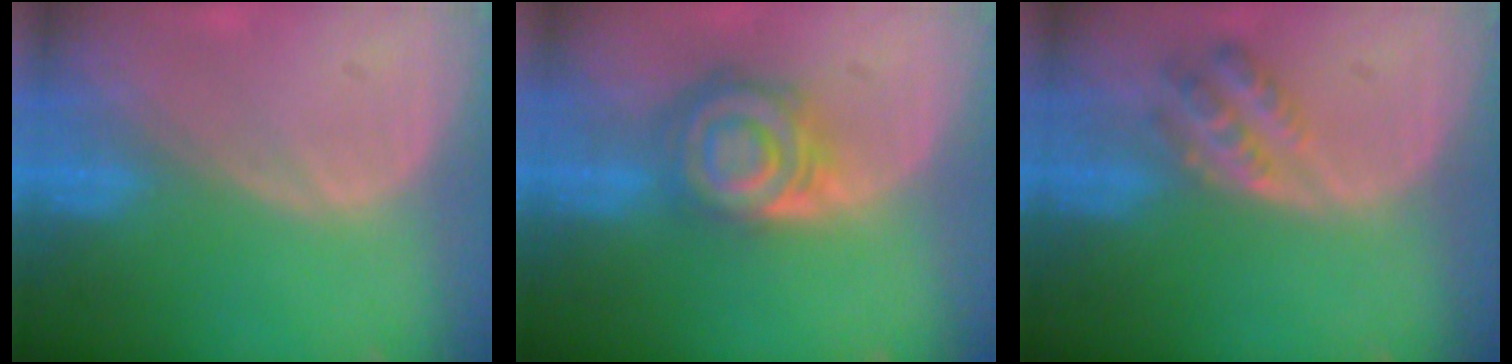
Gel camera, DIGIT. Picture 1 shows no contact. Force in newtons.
{"total": 8.0, "press": 7.1, "slide": 3.8}
{"total": 4.4, "press": 4.1, "slide": 1.7}